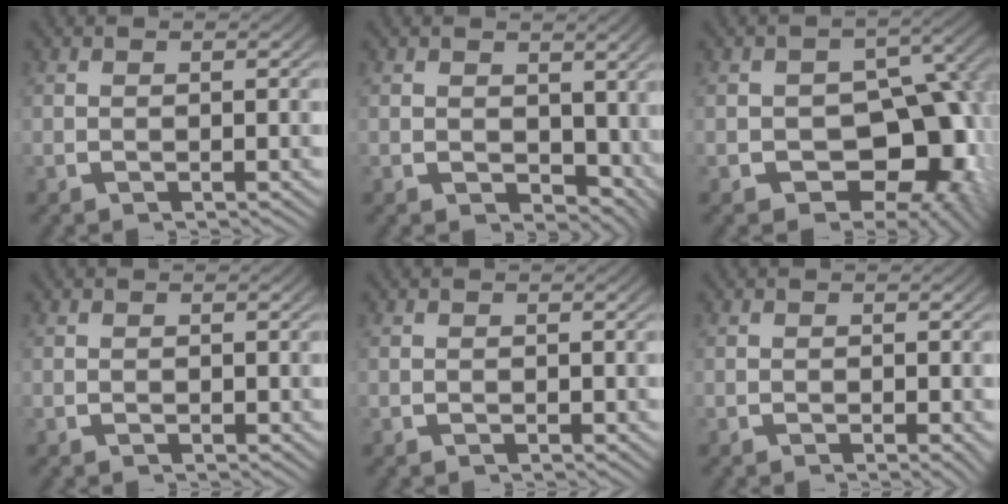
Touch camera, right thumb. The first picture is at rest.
{"total": 3.2, "force": [1.0, 2.5, 1.8], "torque": [-0.021, -0.017, 0.028]}
{"total": 13.6, "force": [-2.8, 10.2, 8.6], "torque": [-0.145, -0.069, -0.017]}
{"total": 0.0}
{"total": 0.0}
{"total": 0.9, "force": [-0.5, 0.4, 0.7], "torque": [-0.006, -0.004, -0.006]}